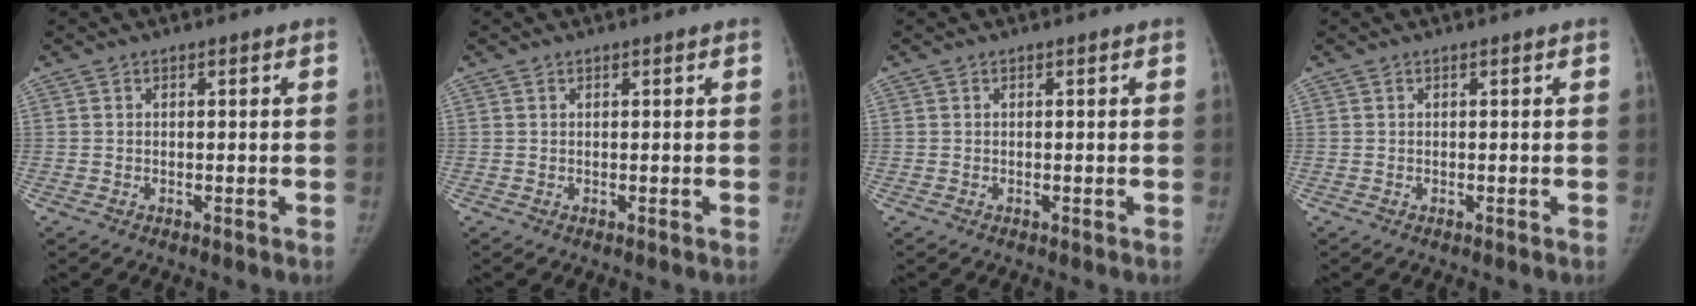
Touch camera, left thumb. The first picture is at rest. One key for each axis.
{"total": 0.0}
{"total": 0.0}
{"total": 0.0}